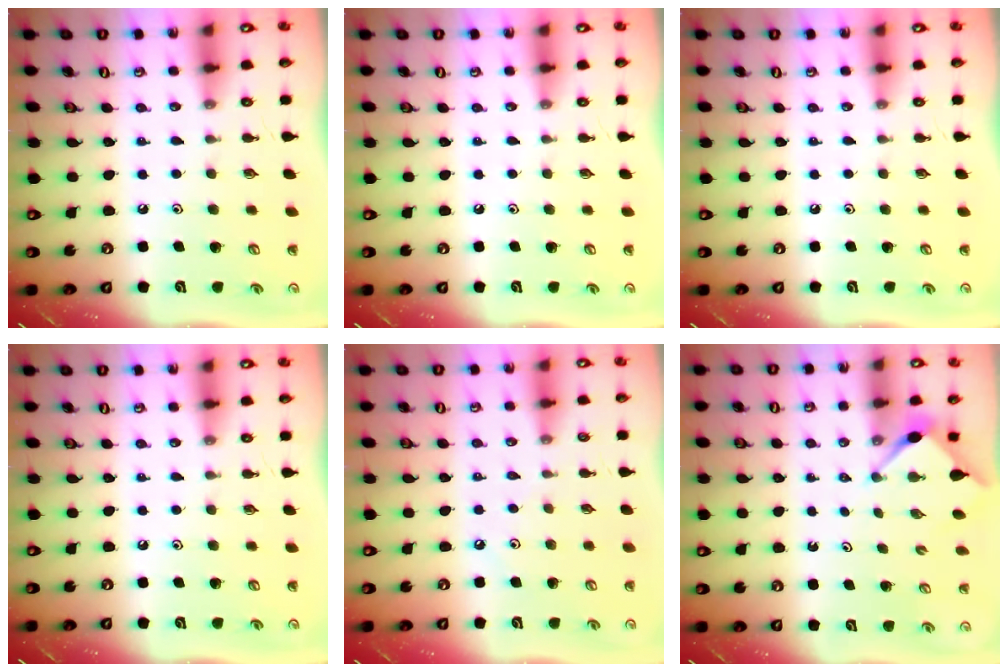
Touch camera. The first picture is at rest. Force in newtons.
{"total": 0.0}
{"total": 0.0}
{"total": 0.0}
{"total": 3.3, "press": 3.3, "slide": 0.4}
{"total": 2.8, "press": 2.8, "slide": 0.3}